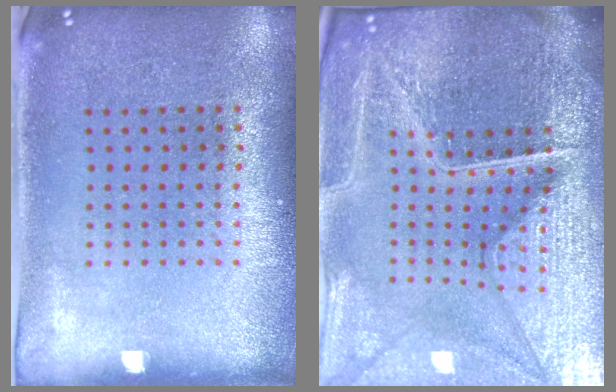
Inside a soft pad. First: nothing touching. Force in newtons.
{"total": 7.0, "press": 6.1, "slide": 3.4}